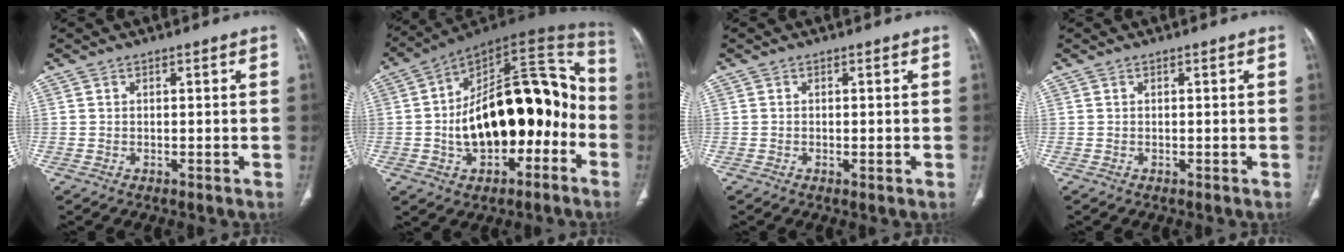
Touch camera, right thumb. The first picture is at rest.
{"total": 26.7, "force": [-5.2, 14.9, 21.5], "torque": [-0.303, 0.064, -0.071]}
{"total": 0.9, "force": [-0.2, 0.2, 0.8], "torque": [-0.016, -0.003, -0.003]}
{"total": 0.0}